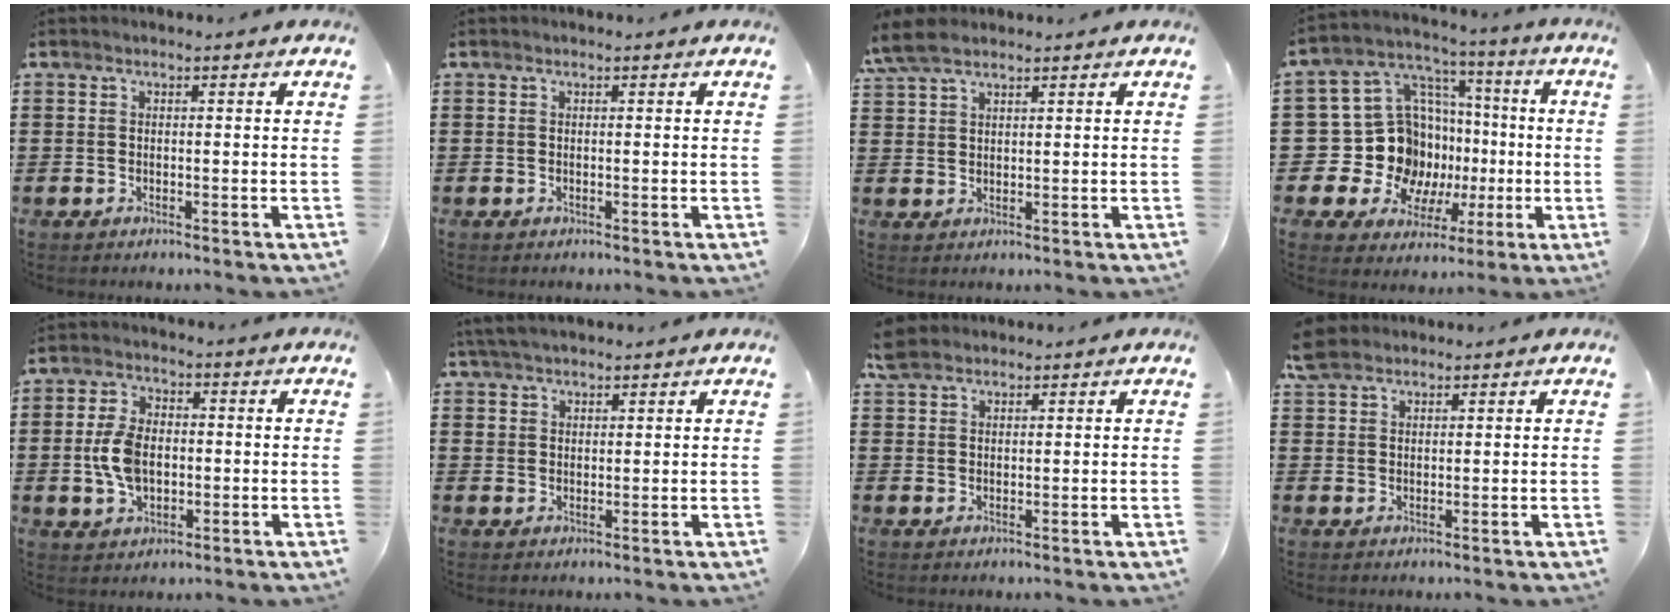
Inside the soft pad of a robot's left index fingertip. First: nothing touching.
{"total": 0.0}
{"total": 4.7, "force": [3.4, 1.8, 2.7], "torque": [-0.068, 0.002, 0.063]}
{"total": 15.6, "force": [-1.8, 14.2, 6.2], "torque": [-0.151, -0.021, -0.001]}
{"total": 7.0, "force": [-0.4, 4.4, 5.5], "torque": [-0.137, 0.001, -0.015]}
{"total": 4.0, "force": [3.5, 1.4, 1.2], "torque": [-0.034, -0.001, 0.068]}
{"total": 3.4, "force": [2.8, 1.5, 1.2], "torque": [-0.032, 0.005, 0.055]}
{"total": 3.9, "force": [3.2, 1.8, 1.3], "torque": [-0.035, 0.004, 0.063]}